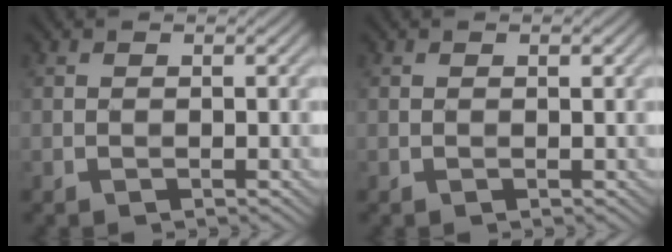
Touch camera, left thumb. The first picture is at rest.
{"total": 0.5, "force": [0.2, 0.2, 0.5], "torque": [-0.006, 0.000, 0.003]}